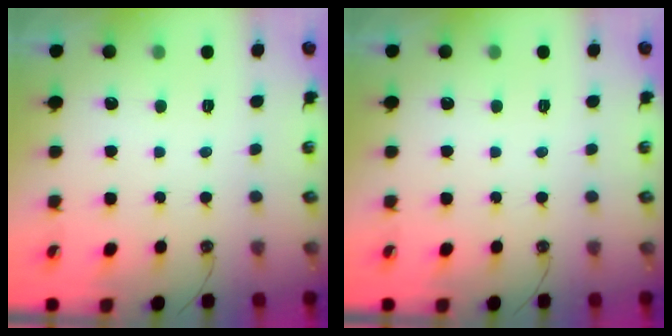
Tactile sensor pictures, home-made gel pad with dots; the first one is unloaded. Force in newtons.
{"total": 0.0}